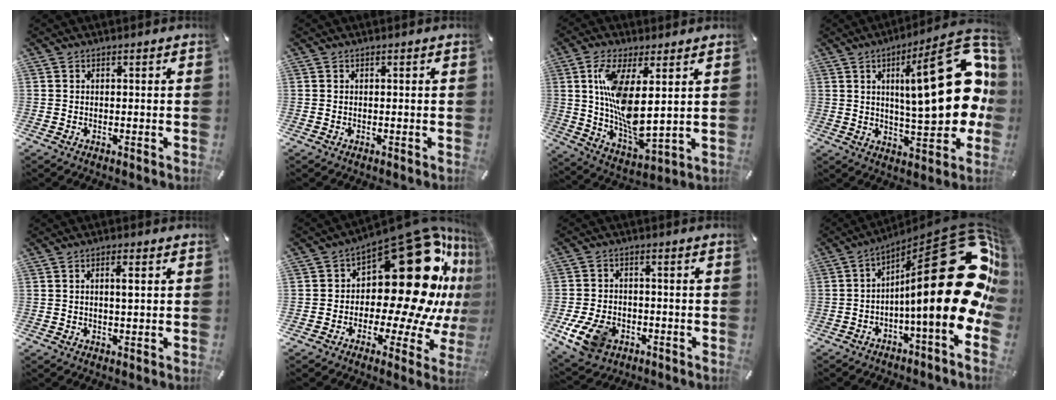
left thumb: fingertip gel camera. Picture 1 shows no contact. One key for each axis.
{"total": 0.0}
{"total": 13.6, "fx": 3.5, "fy": 5.3, "fz": 12.1, "tx": -0.237, "ty": -0.031, "tz": 0.064}
{"total": 31.5, "fx": 6.0, "fy": 11.5, "fz": 28.7, "tx": -0.401, "ty": -0.034, "tz": 0.100}
{"total": 2.8, "fx": 0.6, "fy": 0.9, "fz": 2.6, "tx": -0.046, "ty": 0.002, "tz": 0.005}
{"total": 31.7, "fx": 9.1, "fy": 15.5, "fz": 26.1, "tx": -0.334, "ty": -0.101, "tz": 0.175}
{"total": 9.7, "fx": -3.8, "fy": 7.0, "fz": 5.6, "tx": -0.122, "ty": 0.011, "tz": -0.068}
{"total": 38.6, "fx": 6.0, "fy": 12.1, "fz": 36.2, "tx": -0.485, "ty": -0.091, "tz": 0.126}